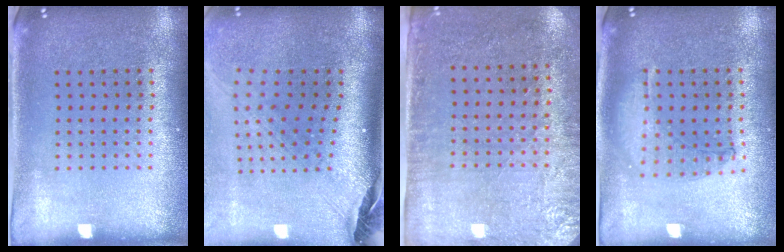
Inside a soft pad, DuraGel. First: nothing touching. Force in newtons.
{"total": 2.9, "press": 2.0, "slide": 2.0}
{"total": 2.8, "press": 2.3, "slide": 1.5}
{"total": 1.0, "press": 0.9, "slide": 0.3}